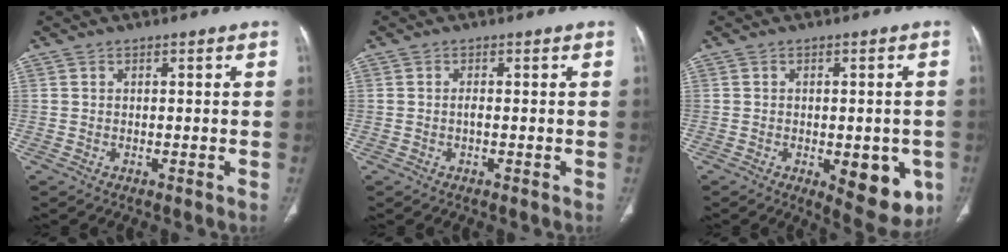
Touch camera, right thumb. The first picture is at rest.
{"total": 0.7, "force": [-0.2, 0.1, 0.6], "torque": [-0.013, -0.005, -0.006]}
{"total": 11.0, "force": [-3.3, 5.2, 9.1], "torque": [-0.083, -0.006, -0.027]}